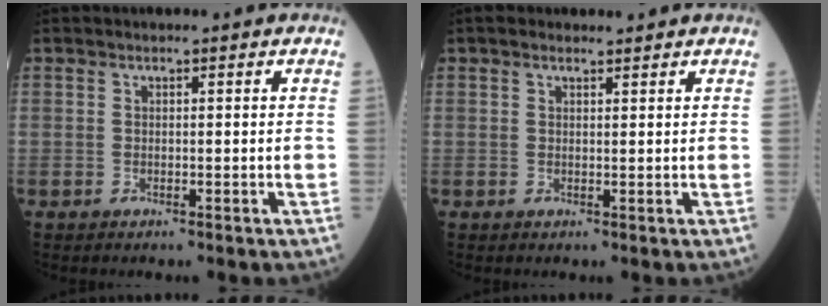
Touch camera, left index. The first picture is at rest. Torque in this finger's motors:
{"motor_torque": [0.46, -0.71, 0.13, 0.00]}